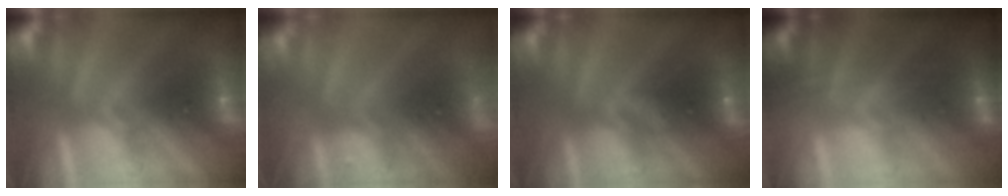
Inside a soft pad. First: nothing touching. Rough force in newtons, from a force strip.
{"total": 11.8}
{"total": 2.2}
{"total": 1.8}